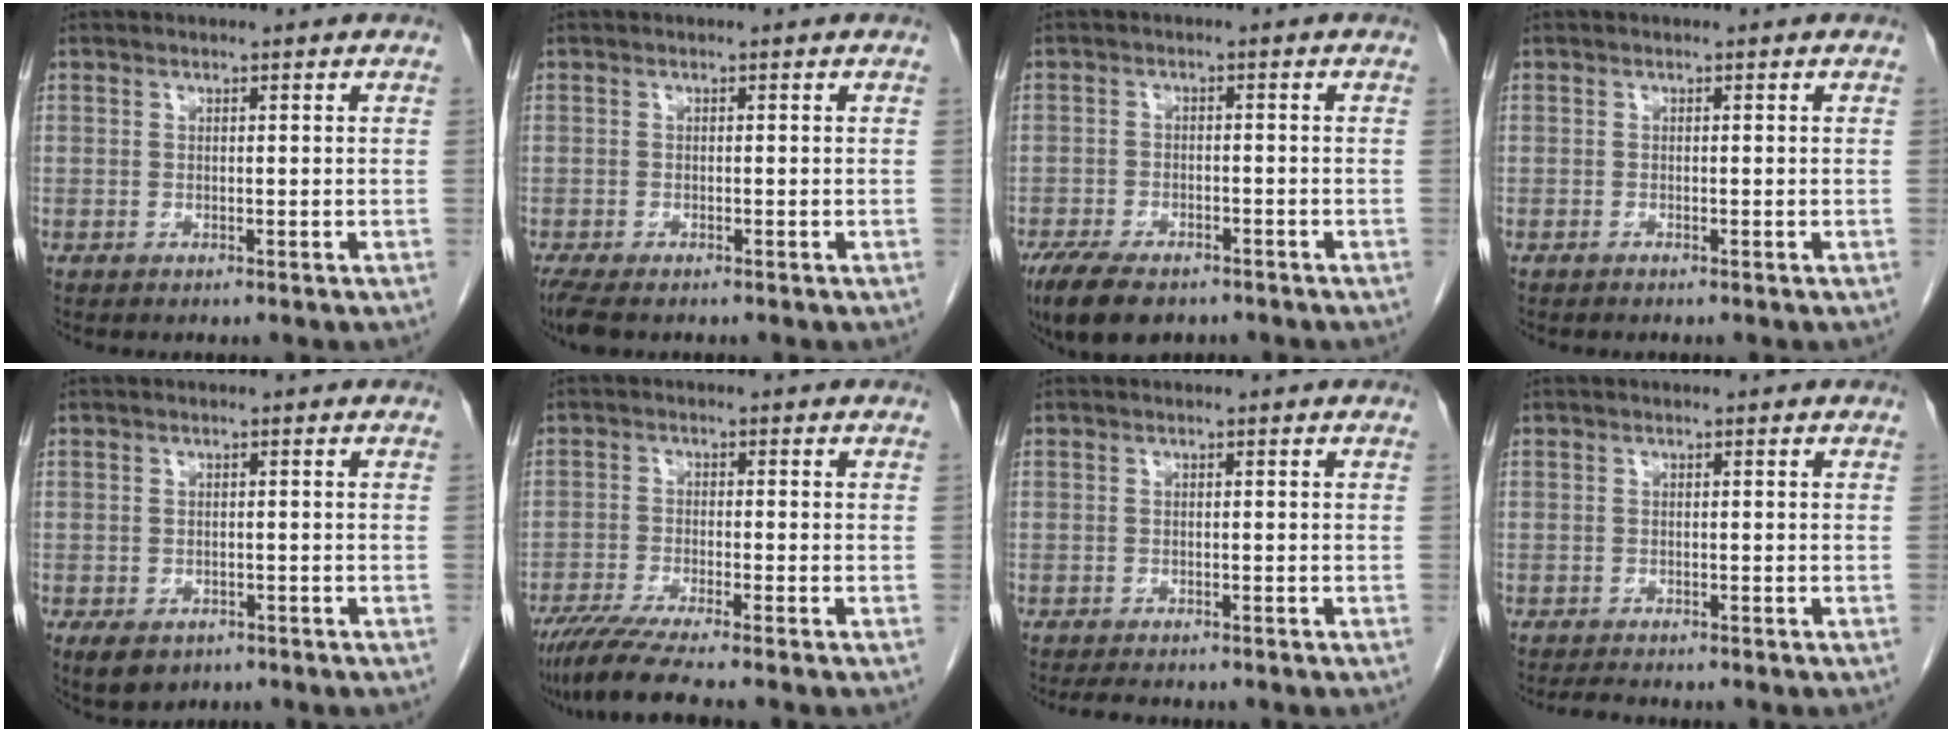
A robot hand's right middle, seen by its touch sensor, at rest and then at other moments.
{"total": 4.2, "force": [-3.2, 1.3, 2.4], "torque": [-0.052, -0.017, -0.052]}
{"total": 9.4, "force": [-6.9, 3.8, 5.1], "torque": [-0.089, -0.011, -0.108]}
{"total": 0.0}
{"total": 4.4, "force": [-2.7, 2.7, 2.1], "torque": [-0.032, -0.004, -0.035]}
{"total": 7.5, "force": [-6.2, -1.0, 4.1], "torque": [-0.064, -0.027, -0.107]}
{"total": 2.5, "force": [-2.2, 0.7, 1.0], "torque": [-0.020, -0.006, -0.030]}
{"total": 1.6, "force": [-1.5, 0.2, 0.5], "torque": [-0.014, -0.006, -0.023]}